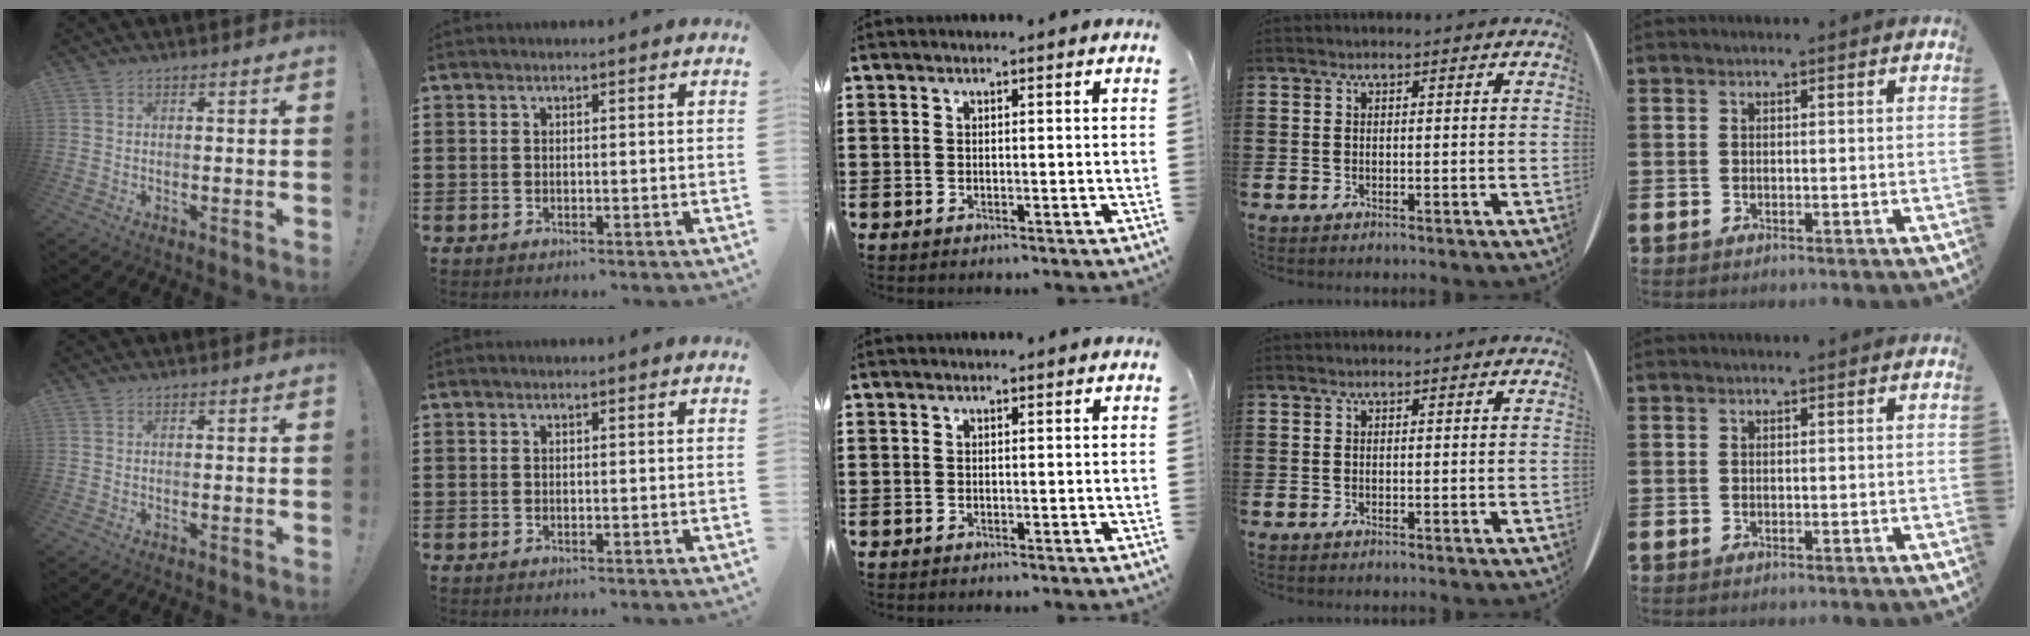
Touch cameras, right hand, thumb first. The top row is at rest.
{}